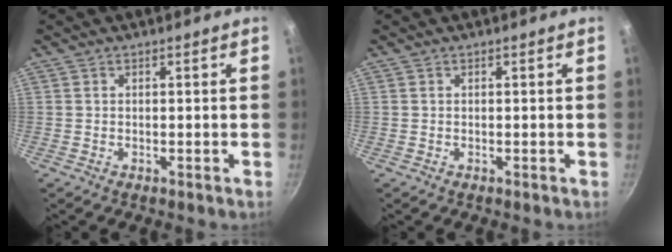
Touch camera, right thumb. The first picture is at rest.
{"total": 0.0}